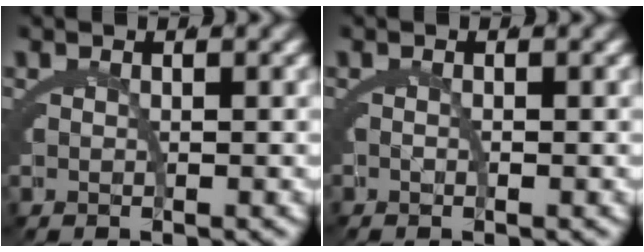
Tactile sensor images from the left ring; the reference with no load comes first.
{"total": 0.6, "force": [-0.5, 0.1, 0.4], "torque": [-0.010, -0.003, -0.011]}